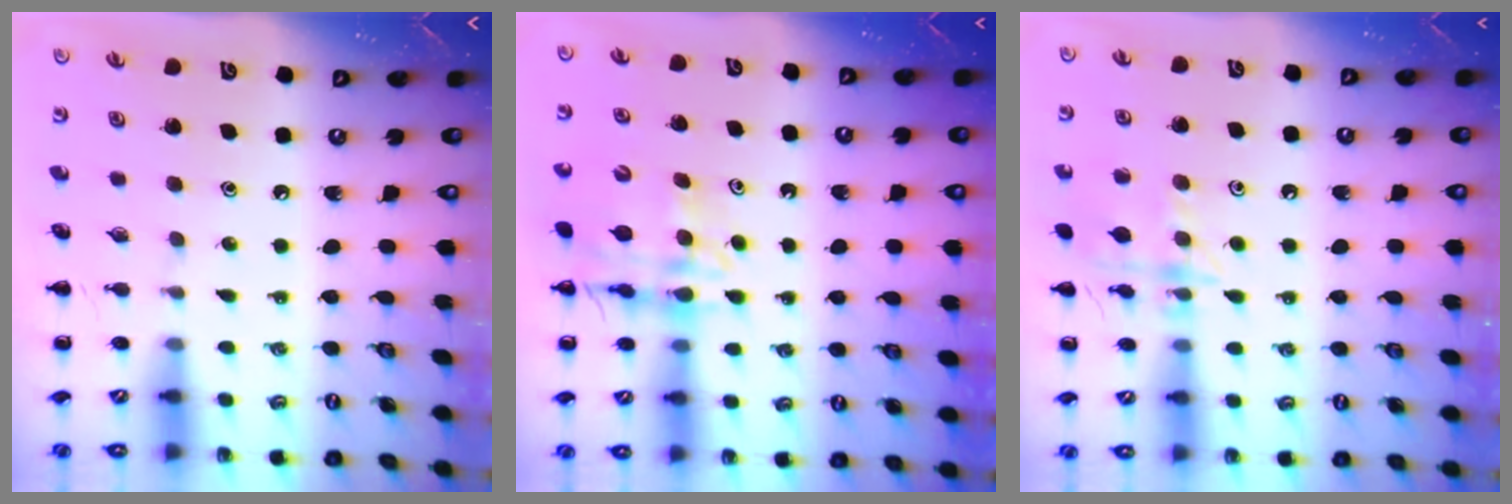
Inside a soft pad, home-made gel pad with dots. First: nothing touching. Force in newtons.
{"total": 12.1, "press": 11.7, "slide": 3.2}
{"total": 12.3, "press": 12.3, "slide": 0.5}